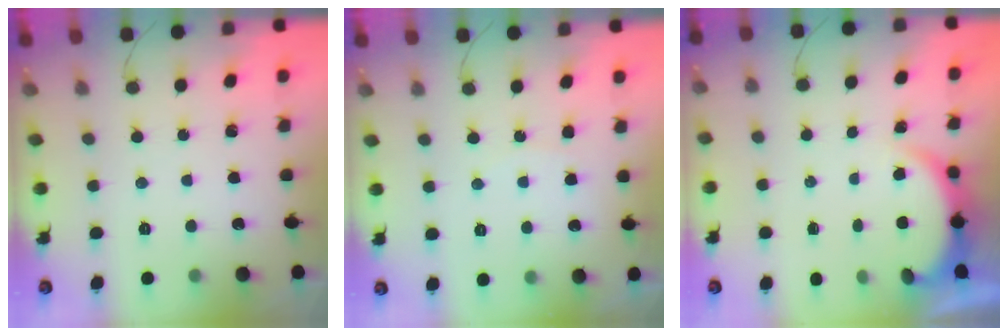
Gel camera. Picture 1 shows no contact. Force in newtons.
{"total": 3.3, "press": 3.3, "slide": 0.3}
{"total": 2.8, "press": 2.7, "slide": 0.6}